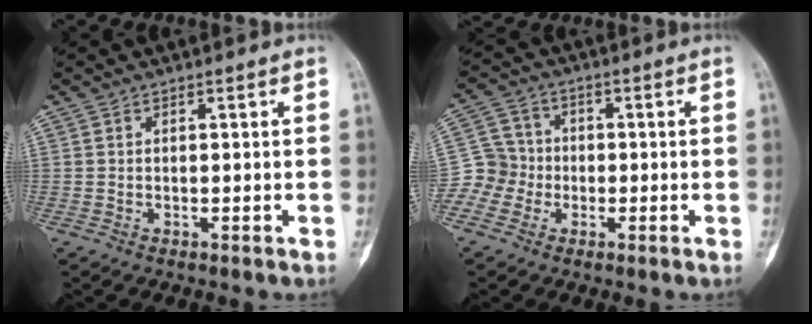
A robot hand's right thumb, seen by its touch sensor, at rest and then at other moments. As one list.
[{"total": 7.5, "force": [-2.3, 7.0, 1.4], "torque": [-0.004, 0.021, -0.050]}]